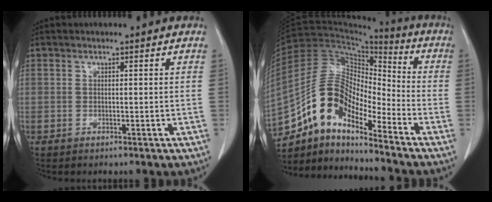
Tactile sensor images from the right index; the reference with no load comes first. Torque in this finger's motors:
{"motor_torque": [1.14, -0.99, 0.88, 0.12]}